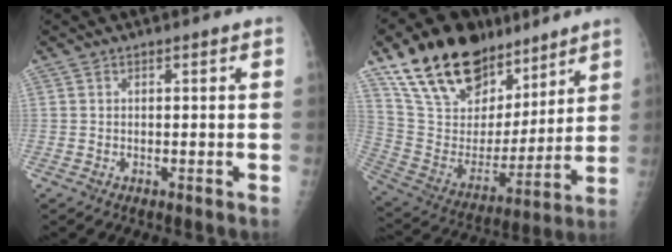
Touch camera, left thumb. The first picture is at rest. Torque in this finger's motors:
{"motor_torque": [1.27, 1.13, 1.37, -1.40, 0.15]}